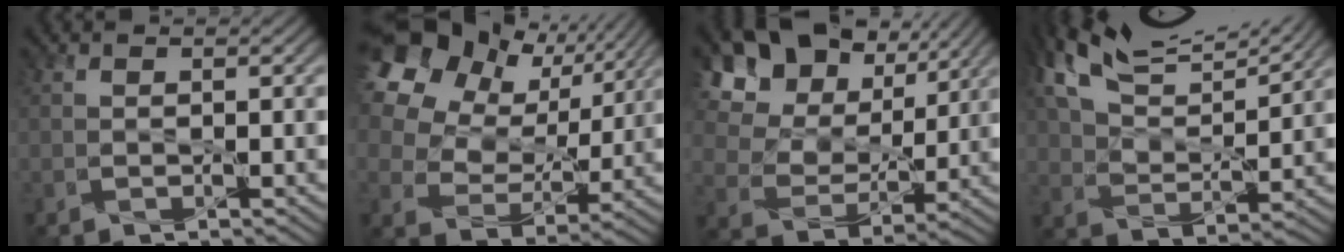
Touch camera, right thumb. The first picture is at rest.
{"total": 22.3, "force": [11.5, 15.7, 10.9], "torque": [-0.294, 0.069, 0.219]}
{"total": 17.5, "force": [10.4, 11.5, 8.0], "torque": [-0.222, 0.048, 0.219]}
{"total": 13.1, "force": [10.5, 4.2, 6.7], "torque": [-0.160, 0.020, 0.189]}